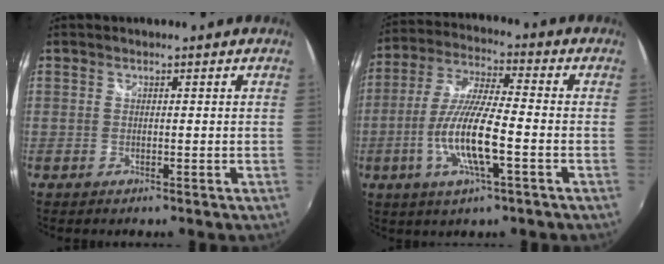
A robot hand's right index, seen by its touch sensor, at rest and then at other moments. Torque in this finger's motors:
{"motor_torque": [1.17, -0.97, 0.73, 0.21]}